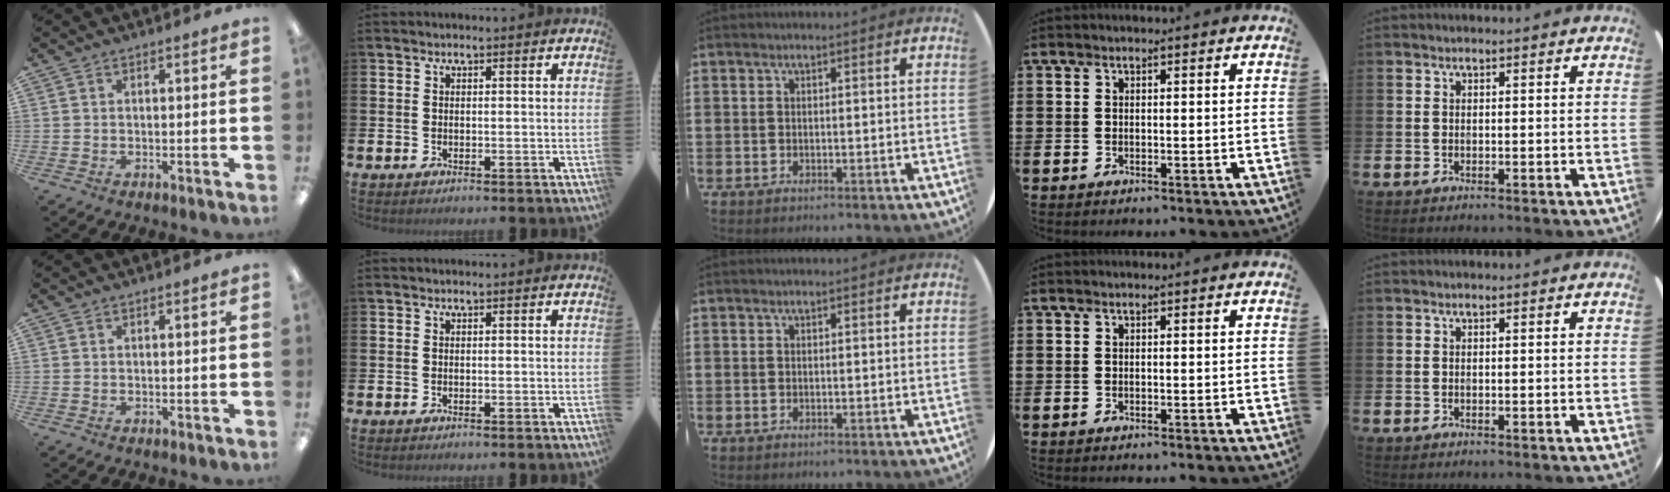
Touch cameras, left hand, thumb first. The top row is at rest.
{}